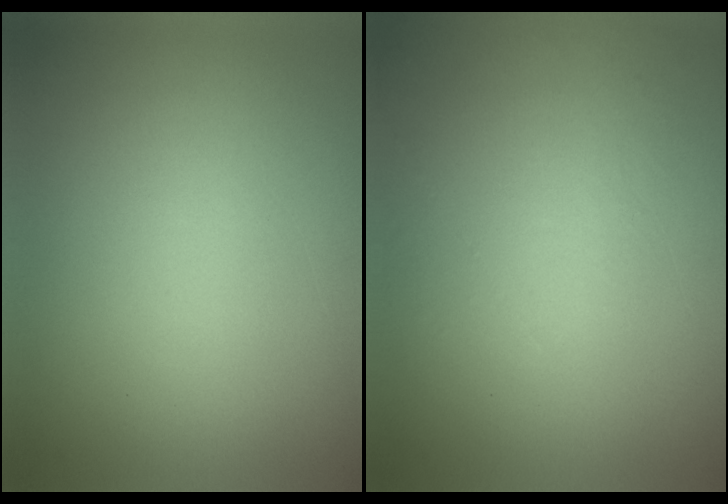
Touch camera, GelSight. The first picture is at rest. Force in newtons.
{"total": 1.2}